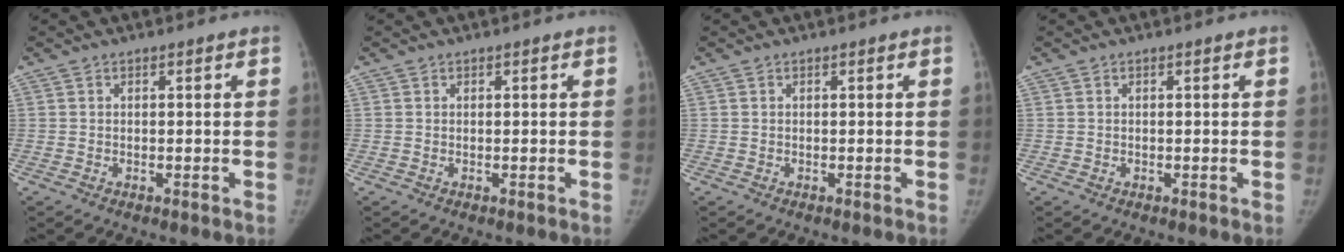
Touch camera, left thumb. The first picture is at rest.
{"total": 0.0}
{"total": 0.0}
{"total": 0.0}